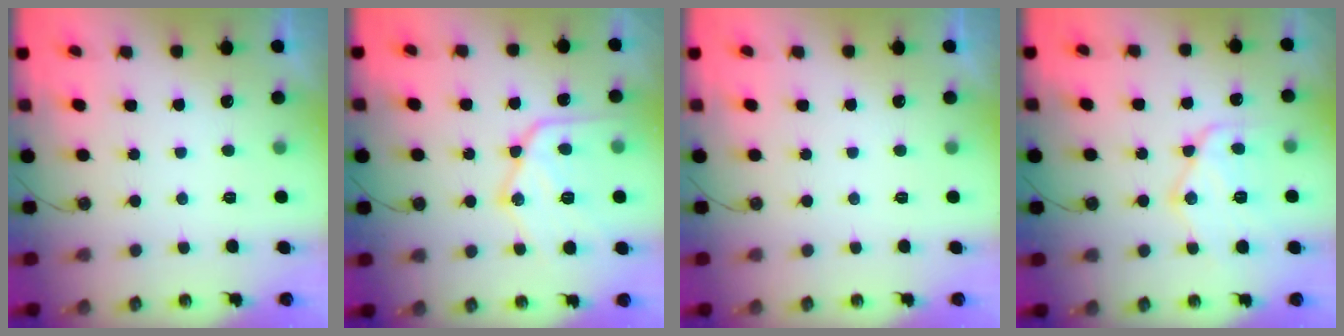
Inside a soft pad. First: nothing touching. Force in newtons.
{"total": 18.9, "press": 18.8, "slide": 1.7}
{"total": 0.0}
{"total": 15.4, "press": 15.4, "slide": 1.1}